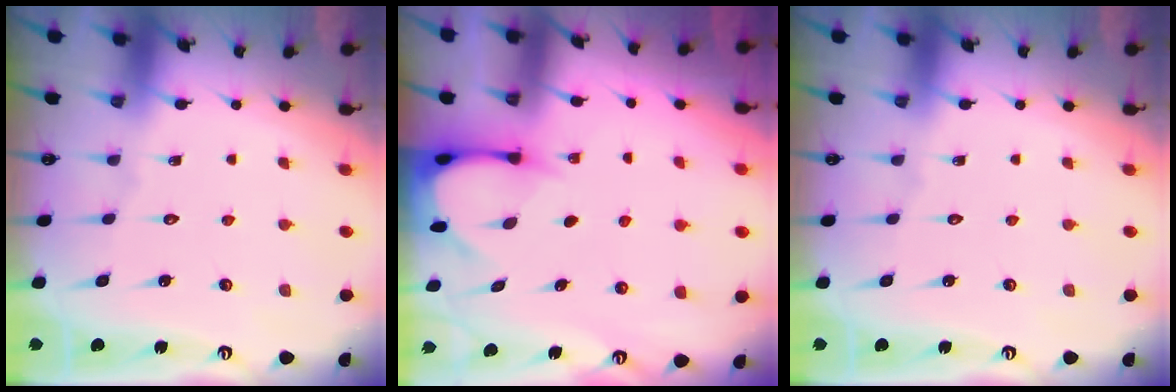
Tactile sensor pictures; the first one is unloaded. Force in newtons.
{"total": 3.6, "press": 3.6, "slide": 0.3}
{"total": 0.0}